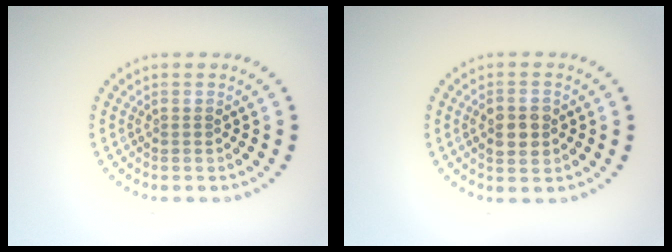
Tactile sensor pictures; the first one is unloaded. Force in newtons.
{"total": 2.8, "press": 2.8, "slide": 0.2}